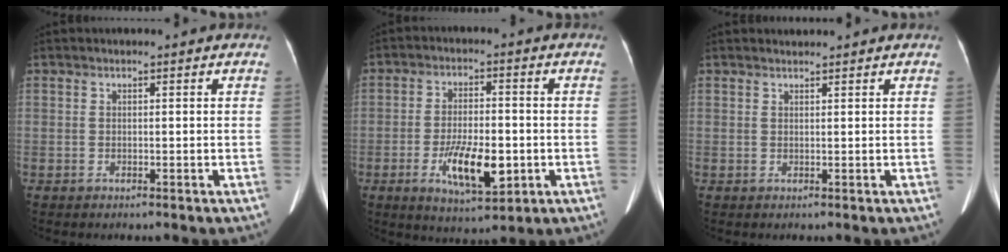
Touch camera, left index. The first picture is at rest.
{"total": 9.5, "force": [-2.9, 3.4, 8.4], "torque": [-0.157, -0.010, -0.042]}
{"total": 0.7, "force": [0.7, -0.1, -0.2], "torque": [-0.007, 0.005, 0.016]}